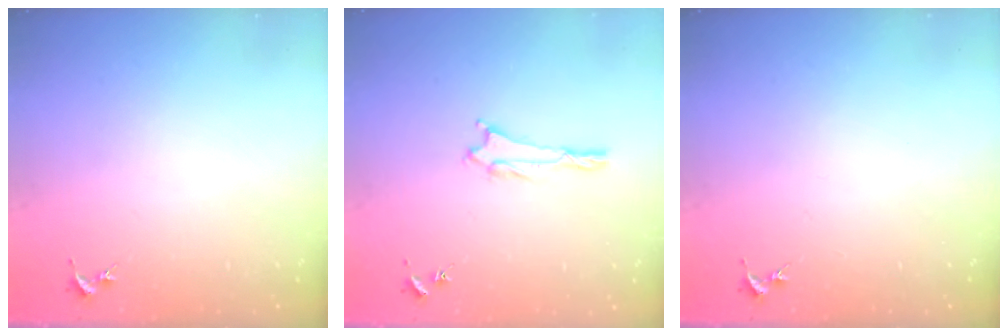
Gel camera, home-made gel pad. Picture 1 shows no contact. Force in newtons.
{"total": 1.0, "press": 0.9, "slide": 0.2}
{"total": 0.0}